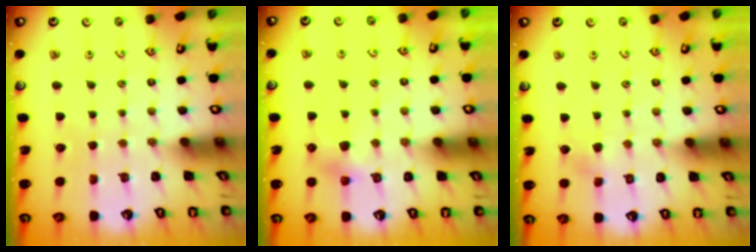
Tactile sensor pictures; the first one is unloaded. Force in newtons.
{"total": 5.4, "press": 5.3, "slide": 0.5}
{"total": 3.8, "press": 3.7, "slide": 0.8}